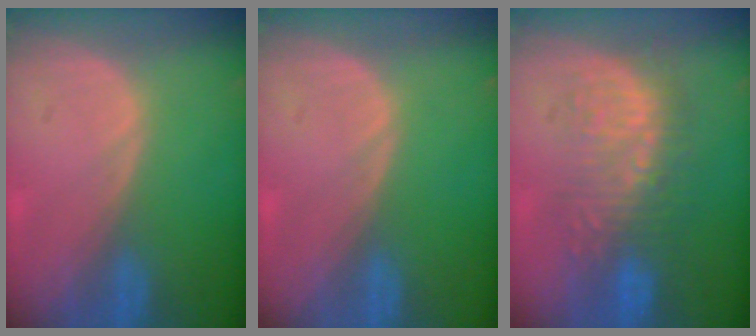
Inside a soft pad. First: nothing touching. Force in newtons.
{"total": 0.0}
{"total": 8.9, "press": 8.6, "slide": 2.0}